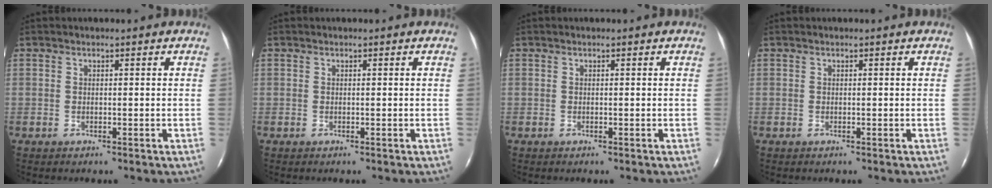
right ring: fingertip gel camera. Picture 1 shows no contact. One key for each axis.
{"total": 0.0}
{"total": 0.0}
{"total": 0.0}